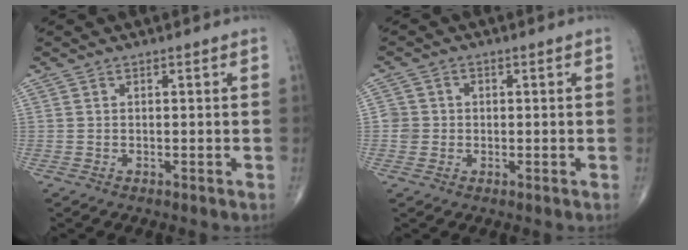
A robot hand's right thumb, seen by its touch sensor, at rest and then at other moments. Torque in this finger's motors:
{"motor_torque": [0.11, 0.08, 0.29, 0.20, -0.01]}